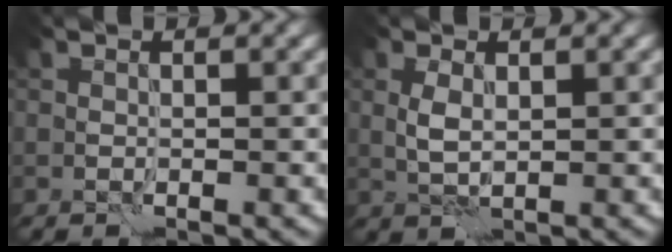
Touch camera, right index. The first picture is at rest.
{"total": 1.6, "force": [0.6, 0.8, 1.3], "torque": [-0.032, 0.000, 0.014]}